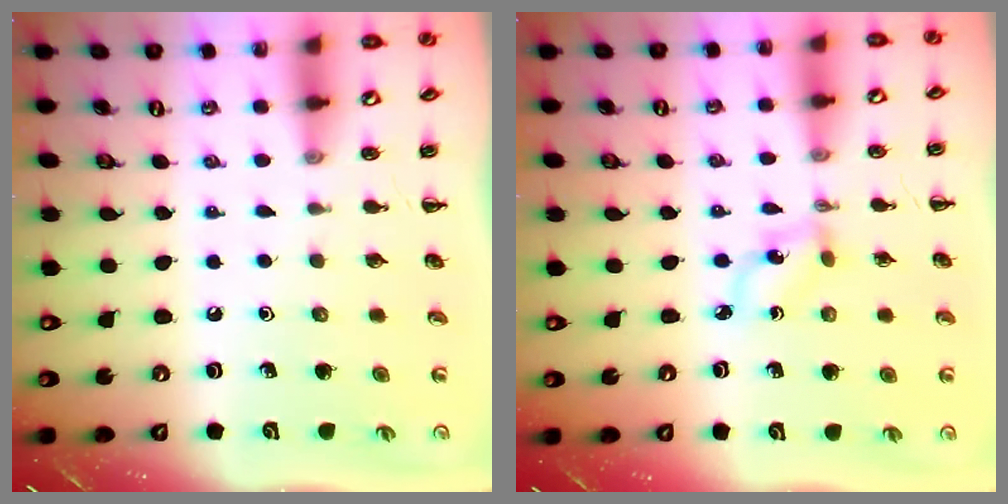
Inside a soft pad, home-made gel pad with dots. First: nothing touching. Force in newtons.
{"total": 1.8, "press": 1.7, "slide": 0.5}